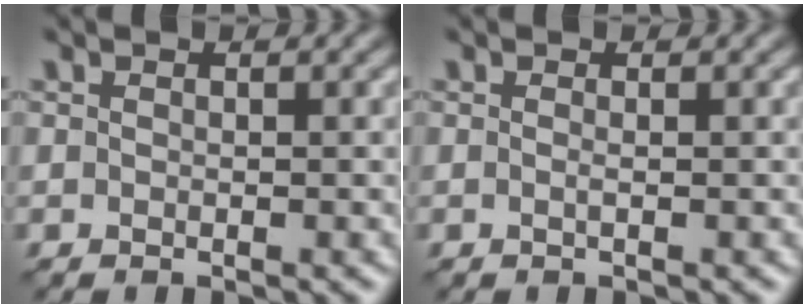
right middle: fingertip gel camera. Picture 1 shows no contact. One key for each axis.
{"total": 0.5, "fx": -0.1, "fy": 0.1, "fz": 0.5, "tx": -0.010, "ty": -0.004, "tz": -0.005}